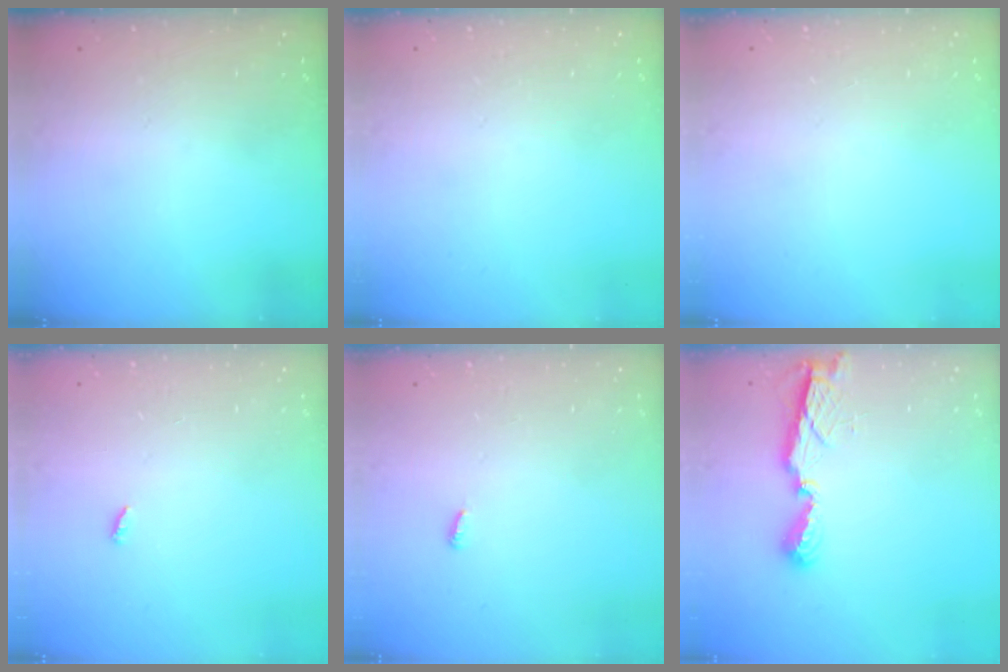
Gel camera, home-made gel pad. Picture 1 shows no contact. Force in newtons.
{"total": 0.0}
{"total": 0.0}
{"total": 2.3, "press": 2.3, "slide": 0.2}
{"total": 2.9, "press": 2.9, "slide": 0.2}
{"total": 7.5, "press": 7.5, "slide": 0.5}